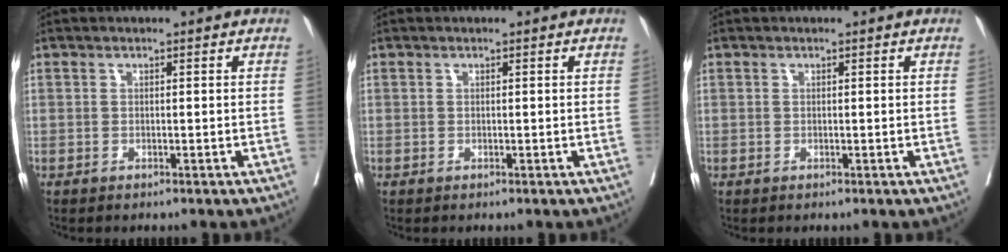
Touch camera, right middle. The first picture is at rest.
{"total": 0.0}
{"total": 0.0}